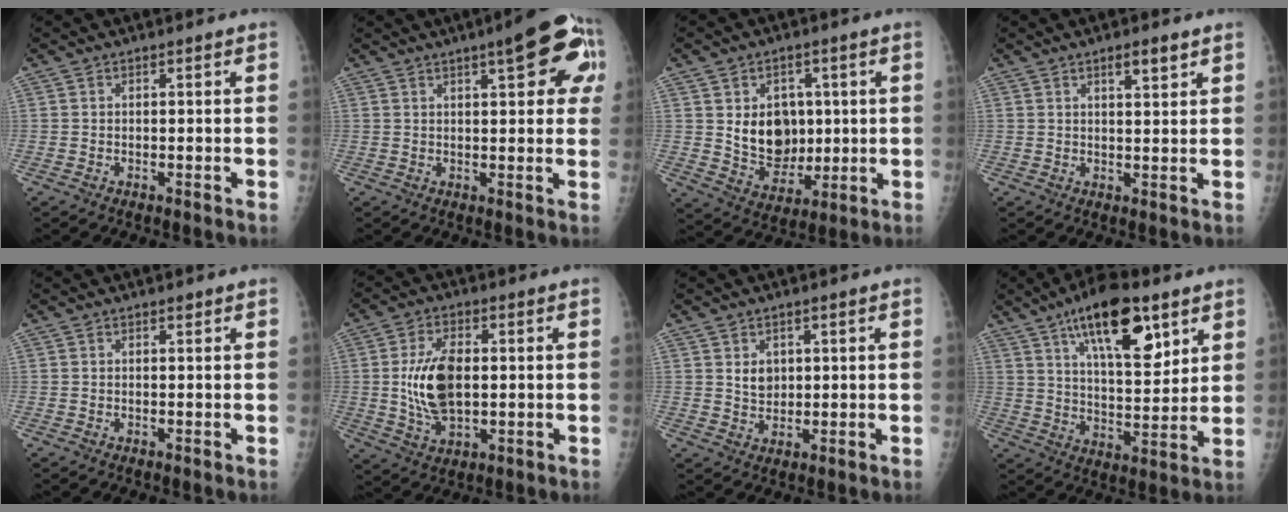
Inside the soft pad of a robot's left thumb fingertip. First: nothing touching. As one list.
[{"total": 13.3, "force": [5.0, 4.2, 11.6], "torque": [-0.111, 0.007, 0.051]}, {"total": 11.1, "force": [1.4, 8.6, 6.7], "torque": [-0.057, -0.013, 0.040]}, {"total": 3.6, "force": [2.2, 1.0, 2.7], "torque": [-0.032, -0.013, 0.034]}, {"total": 0.6, "force": [0.4, 0.3, 0.4], "torque": [-0.004, -0.002, 0.005]}, {"total": 11.0, "force": [0.3, 6.1, 9.2], "torque": [-0.166, -0.002, 0.013]}, {"total": 3.5, "force": [1.0, 2.8, 1.9], "torque": [-0.011, -0.009, 0.023]}, {"total": 17.7, "force": [9.5, 7.1, 13.2], "torque": [-0.170, -0.041, 0.157]}]